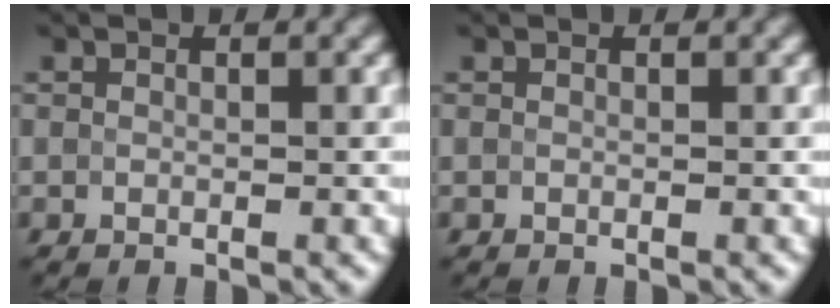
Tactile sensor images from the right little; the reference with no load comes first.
{"total": 0.0}